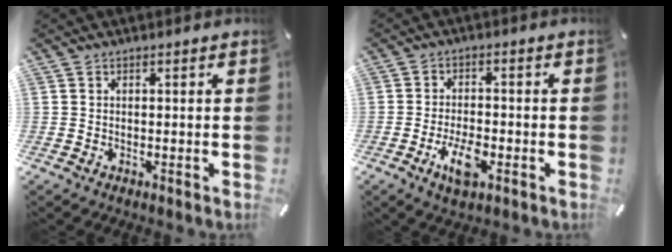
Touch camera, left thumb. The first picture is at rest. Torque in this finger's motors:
{"motor_torque": [0.59, 0.98, 0.10, 0.08, 0.12]}